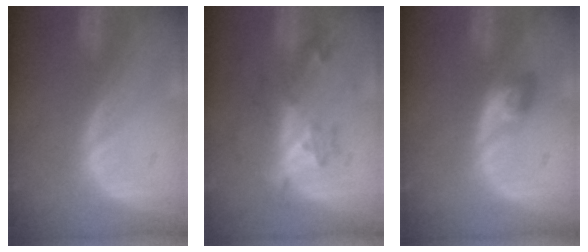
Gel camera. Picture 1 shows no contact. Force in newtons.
{"total": 5.8, "press": 5.3, "slide": 2.3}
{"total": 3.0, "press": 2.7, "slide": 1.4}